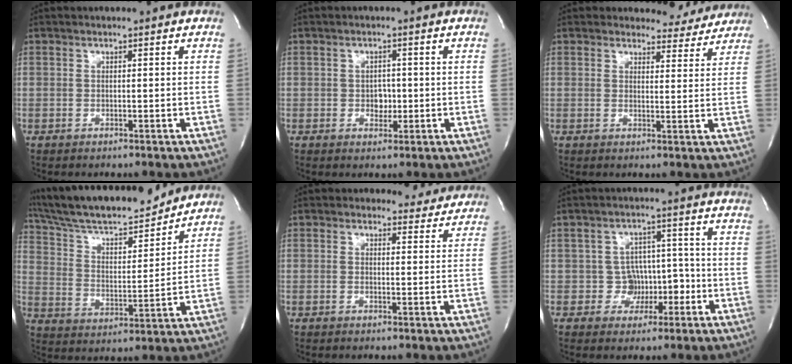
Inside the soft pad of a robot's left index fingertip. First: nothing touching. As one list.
[{"total": 2.3, "force": [-0.5, 2.0, 1.1], "torque": [-0.010, 0.003, -0.006]}, {"total": 4.9, "force": [4.6, 1.6, -0.6], "torque": [0.019, -0.013, 0.042]}, {"total": 19.3, "force": [17.4, 2.7, 7.9], "torque": [-0.145, 0.011, 0.288]}, {"total": 3.2, "force": [2.8, 1.6, -0.4], "torque": [0.012, -0.007, 0.021]}, {"total": 5.0, "force": [-1.7, 4.6, 0.8], "torque": [0.011, 0.021, -0.020]}]